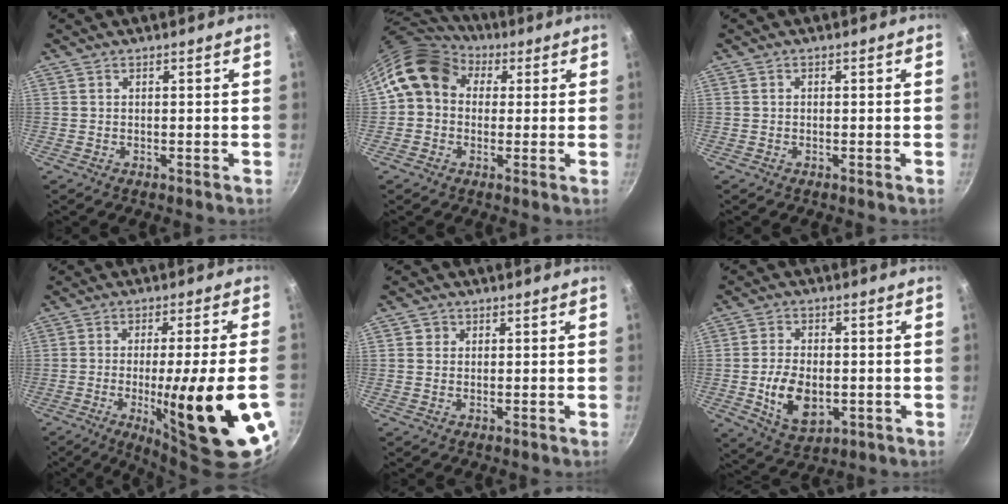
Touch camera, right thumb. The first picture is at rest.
{"total": 12.0, "force": [3.2, 9.8, 6.1], "torque": [-0.081, 0.021, 0.036]}
{"total": 0.5, "force": [0.0, 0.5, 0.2], "torque": [-0.003, 0.004, 0.001]}
{"total": 22.2, "force": [-6.2, 3.3, 21.1], "torque": [-0.285, 0.001, -0.078]}
{"total": 1.8, "force": [0.4, 1.7, 0.4], "torque": [0.003, 0.000, 0.002]}
{"total": 10.7, "force": [-1.7, 6.7, 8.2], "torque": [-0.136, 0.000, -0.020]}